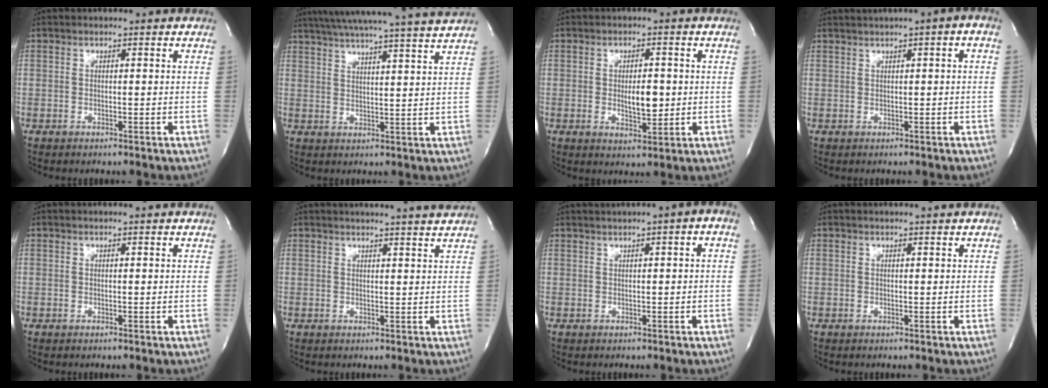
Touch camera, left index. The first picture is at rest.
{"total": 19.9, "force": [17.9, -1.3, 8.6], "torque": [-0.146, -0.021, 0.239]}
{"total": 4.6, "force": [-0.7, 1.8, 4.2], "torque": [-0.066, -0.010, -0.006]}
{"total": 3.3, "force": [0.8, 0.0, 3.2], "torque": [-0.051, 0.010, 0.012]}
{"total": 1.1, "force": [1.0, -0.3, 0.4], "torque": [-0.011, 0.000, 0.008]}
{"total": 9.2, "force": [8.6, -1.0, 3.1], "torque": [-0.046, -0.012, 0.089]}
{"total": 3.2, "force": [1.0, -0.1, 3.1], "torque": [-0.051, 0.010, 0.016]}
{"total": 2.0, "force": [1.8, -0.6, 0.7], "torque": [-0.010, -0.001, 0.018]}